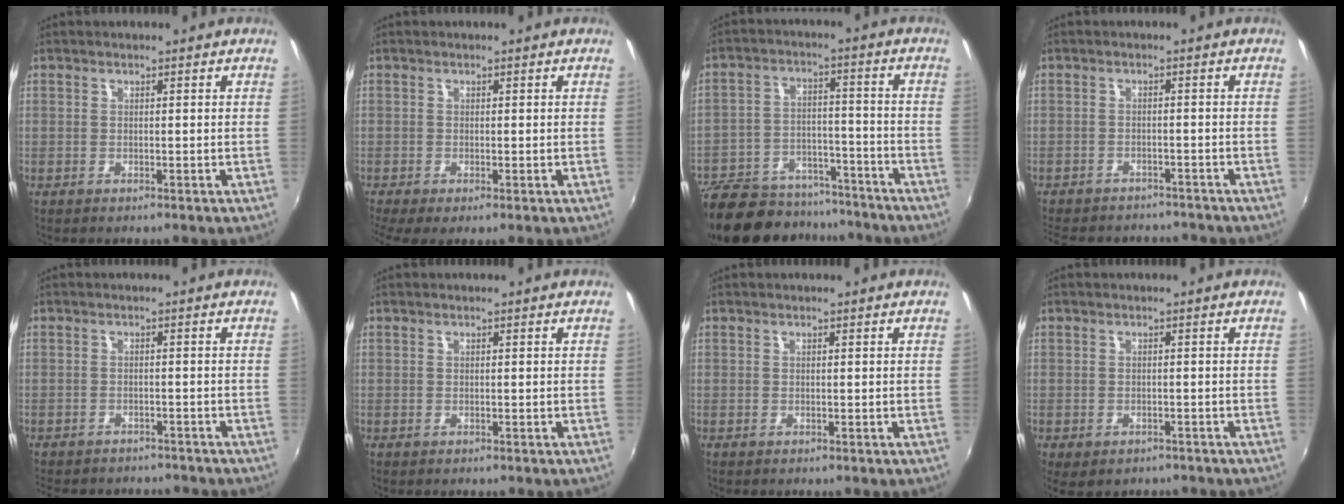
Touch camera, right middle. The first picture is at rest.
{"total": 2.2, "force": [-0.8, 0.3, 2.0], "torque": [-0.041, -0.009, -0.012]}
{"total": 23.4, "force": [-18.9, 10.1, 9.4], "torque": [-0.218, 0.003, -0.270]}
{"total": 12.3, "force": [-10.6, 4.6, 4.2], "torque": [-0.105, -0.014, -0.150]}
{"total": 9.1, "force": [-8.0, 3.2, 2.9], "torque": [-0.074, -0.017, -0.115]}
{"total": 0.0}
{"total": 0.0}
{"total": 5.1, "force": [-3.5, 2.7, 2.5], "torque": [-0.055, -0.026, -0.045]}